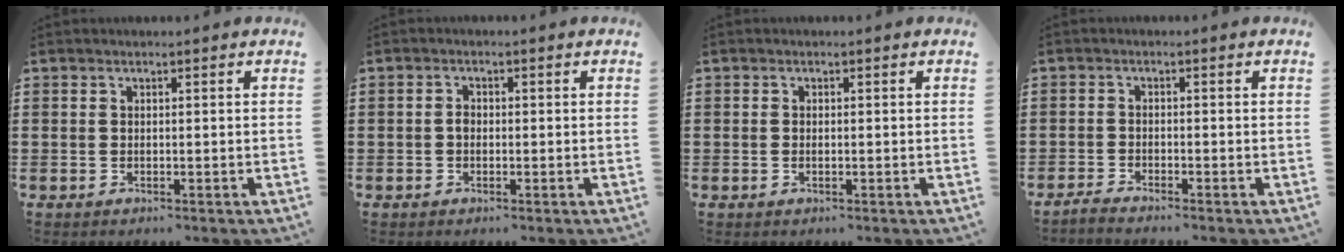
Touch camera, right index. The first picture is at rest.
{"total": 1.4, "force": [-0.3, 0.9, 1.0], "torque": [-0.020, 0.002, -0.006]}
{"total": 0.6, "force": [-0.1, 0.3, 0.4], "torque": [-0.011, 0.000, -0.001]}
{"total": 1.5, "force": [-1.5, -0.2, 0.1], "torque": [-0.003, 0.003, -0.030]}